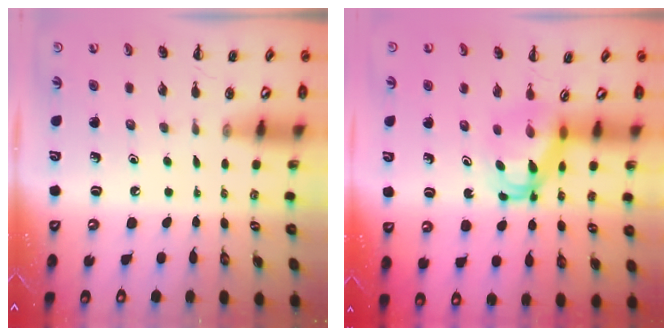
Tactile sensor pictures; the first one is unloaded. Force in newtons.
{"total": 5.0, "press": 4.9, "slide": 0.8}